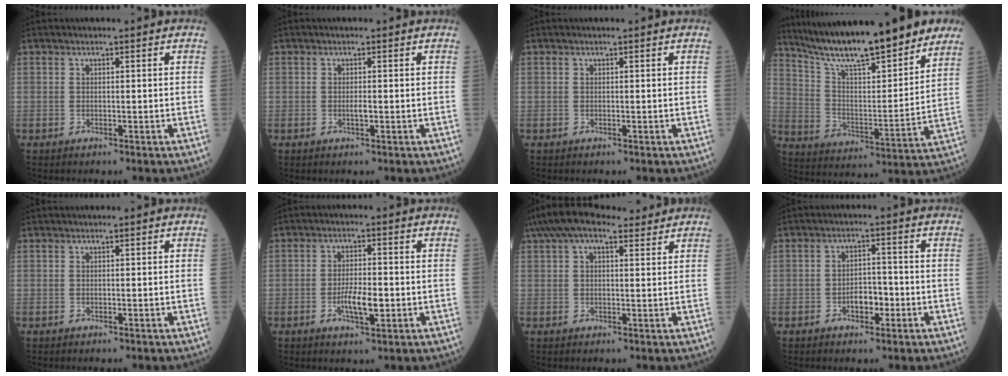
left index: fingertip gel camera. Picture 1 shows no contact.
{"total": 0.9, "force": [-0.2, 0.2, 0.9], "torque": [-0.019, -0.001, -0.002]}
{"total": 0.0}
{"total": 22.1, "force": [18.5, 2.7, 11.8], "torque": [-0.195, -0.004, 0.289]}
{"total": 0.0}
{"total": 4.9, "force": [-1.3, 1.4, 4.5], "torque": [-0.087, -0.001, -0.021]}
{"total": 9.8, "force": [7.2, 3.5, 5.6], "torque": [-0.107, 0.055, 0.122]}
{"total": 3.6, "force": [-1.5, 1.9, 2.7], "torque": [-0.045, 0.007, -0.025]}